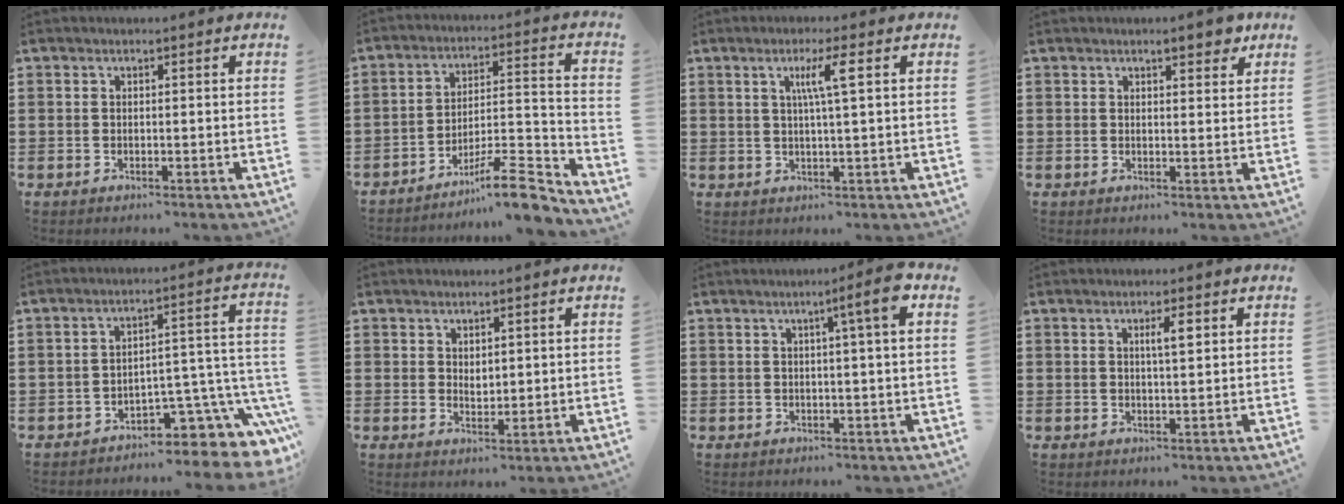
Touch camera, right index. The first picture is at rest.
{"total": 9.9, "force": [-8.0, 1.2, 5.7], "torque": [-0.079, 0.023, -0.151]}
{"total": 4.7, "force": [1.4, -0.1, 4.5], "torque": [-0.089, 0.001, 0.019]}
{"total": 3.6, "force": [2.6, 1.1, 2.3], "torque": [-0.026, -0.002, 0.040]}
{"total": 7.3, "force": [-4.7, 3.2, 4.5], "torque": [-0.063, -0.006, -0.085]}
{"total": 1.7, "force": [1.3, 1.0, 0.6], "torque": [-0.015, 0.006, 0.024]}
{"total": 5.2, "force": [1.7, -0.3, 4.9], "torque": [-0.081, -0.009, 0.020]}
{"total": 2.9, "force": [1.1, 0.5, 2.7], "torque": [-0.045, 0.003, 0.013]}